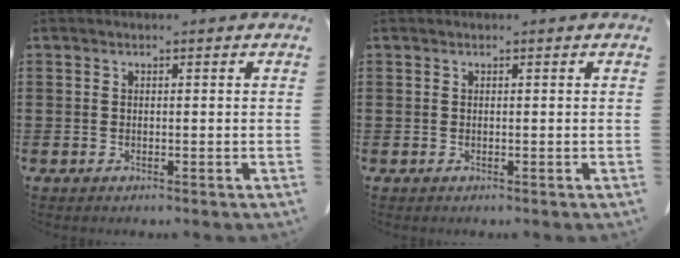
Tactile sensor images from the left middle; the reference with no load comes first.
{"total": 0.0}